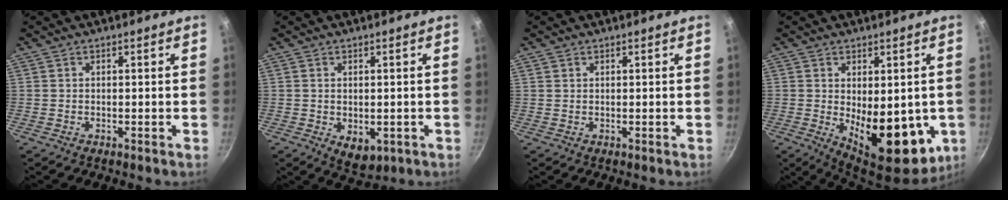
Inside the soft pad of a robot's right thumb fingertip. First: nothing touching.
{"total": 5.2, "force": [-1.0, 3.3, 3.9], "torque": [-0.050, -0.011, -0.005]}
{"total": 0.6, "force": [0.4, 0.4, 0.1], "torque": [0.000, -0.001, 0.005]}
{"total": 16.7, "force": [-2.5, 8.3, 14.2], "torque": [-0.166, -0.028, -0.016]}